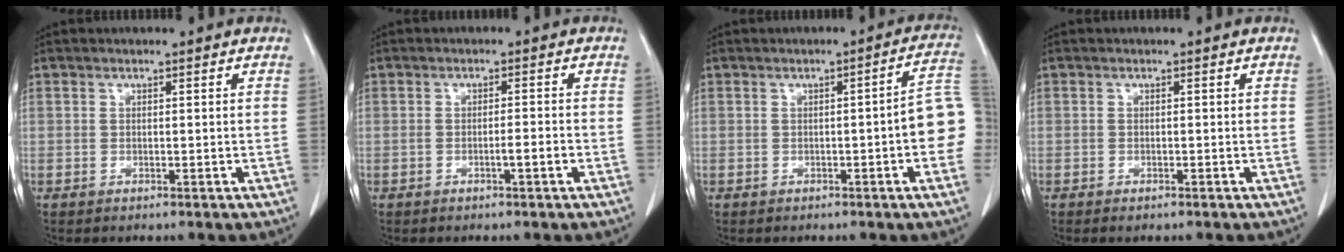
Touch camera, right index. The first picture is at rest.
{"total": 1.9, "force": [-0.8, -0.1, 1.7], "torque": [-0.027, 0.000, -0.014]}
{"total": 8.4, "force": [-1.2, 0.5, 8.3], "torque": [-0.085, 0.016, -0.025]}
{"total": 0.8, "force": [-0.6, 0.2, 0.5], "torque": [-0.009, -0.002, -0.005]}